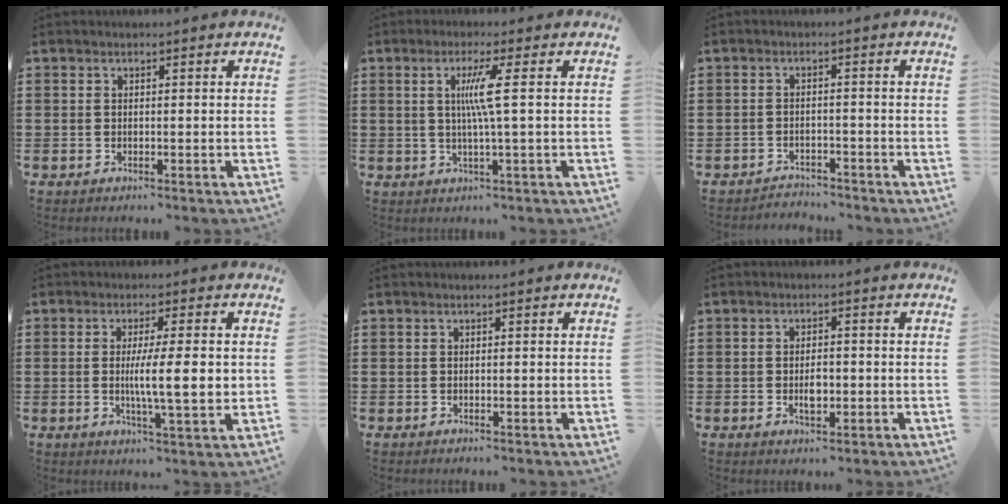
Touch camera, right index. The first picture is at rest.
{"total": 5.0, "force": [0.7, -0.7, 4.9], "torque": [-0.102, -0.011, 0.005]}
{"total": 2.2, "force": [-2.2, 0.2, -0.1], "torque": [-0.006, 0.000, -0.050]}
{"total": 8.4, "force": [0.1, 1.3, 8.3], "torque": [-0.132, -0.009, -0.003]}
{"total": 0.0}
{"total": 2.8, "force": [-0.6, 1.1, 2.5], "torque": [-0.046, 0.001, -0.011]}